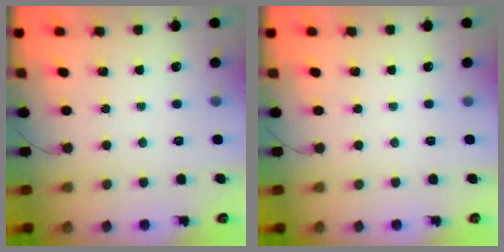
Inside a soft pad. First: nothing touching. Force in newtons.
{"total": 0.0}